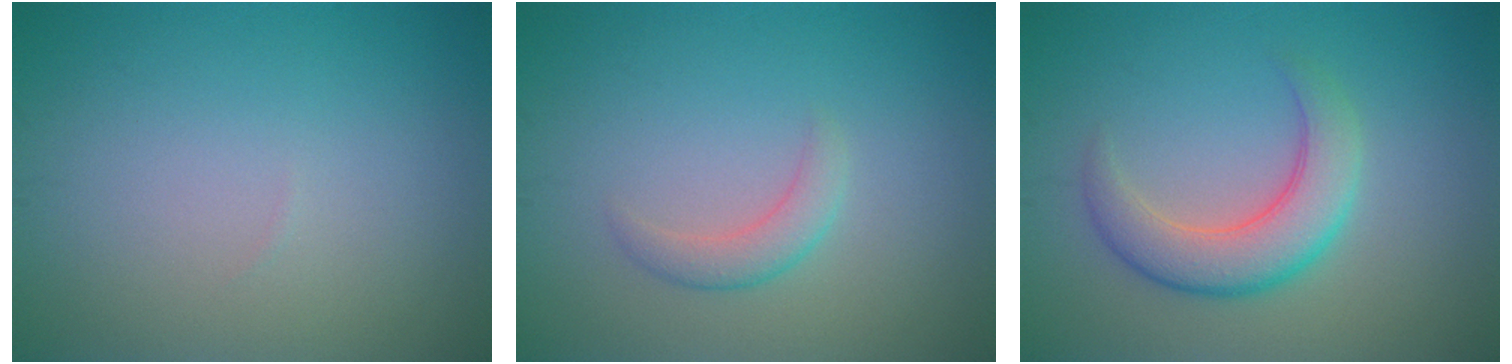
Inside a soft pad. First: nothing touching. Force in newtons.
{"total": 1.9, "press": 1.9, "slide": 0.1}
{"total": 4.7, "press": 4.7, "slide": 0.4}